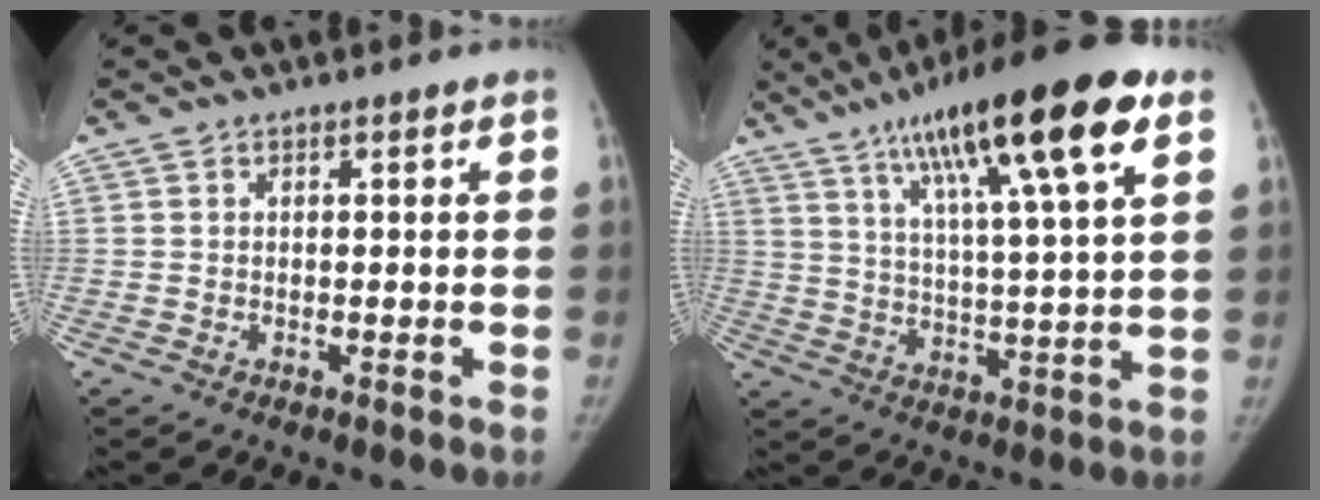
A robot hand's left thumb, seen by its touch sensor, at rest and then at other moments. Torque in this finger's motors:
{"motor_torque": [1.02, 0.08, 1.67, -1.11, 0.36]}